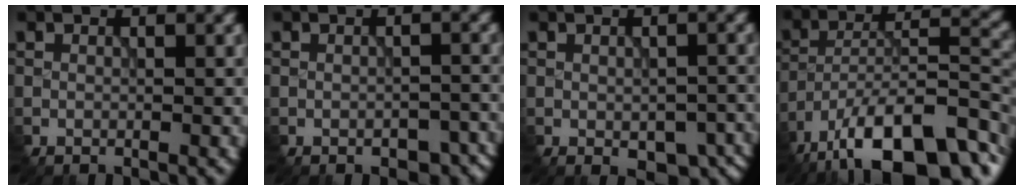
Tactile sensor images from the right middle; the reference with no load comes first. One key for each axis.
{"total": 4.8, "fx": -3.3, "fy": 2.6, "fz": 2.3, "tx": -0.029, "ty": -0.004, "tz": -0.024}
{"total": 5.1, "fx": -2.7, "fy": 2.8, "fz": 3.4, "tx": -0.043, "ty": -0.022, "tz": -0.019}
{"total": 14.0, "fx": -9.7, "fy": 5.0, "fz": 8.9, "tx": -0.152, "ty": 0.005, "tz": -0.165}